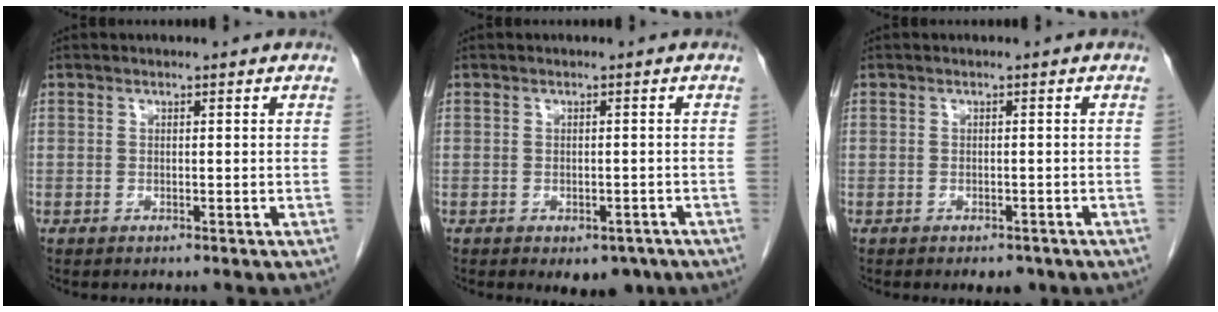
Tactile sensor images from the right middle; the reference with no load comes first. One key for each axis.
{"total": 4.5, "fx": -3.1, "fy": 2.4, "fz": 2.2, "tx": -0.017, "ty": -0.002, "tz": -0.035}
{"total": 2.4, "fx": -1.8, "fy": 1.2, "fz": 1.2, "tx": -0.011, "ty": -0.002, "tz": -0.015}